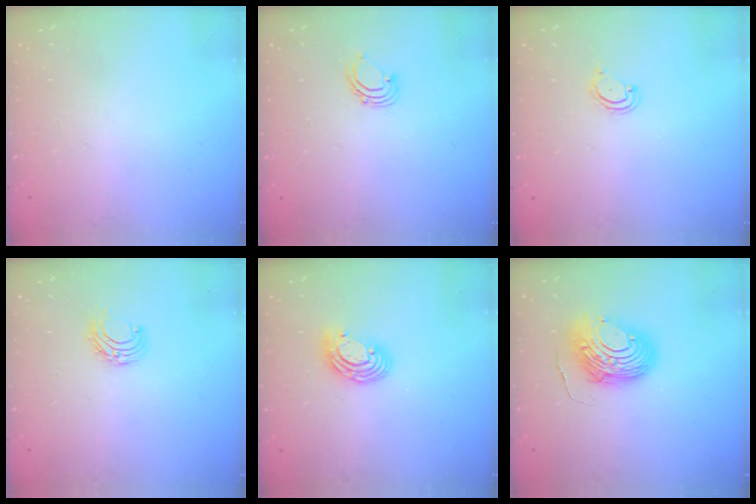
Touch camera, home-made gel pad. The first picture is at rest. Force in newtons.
{"total": 2.9, "press": 2.9, "slide": 0.2}
{"total": 4.0, "press": 3.9, "slide": 0.4}
{"total": 5.9, "press": 5.8, "slide": 0.7}
{"total": 8.8, "press": 8.7, "slide": 1.5}
{"total": 11.2, "press": 11.2, "slide": 1.1}